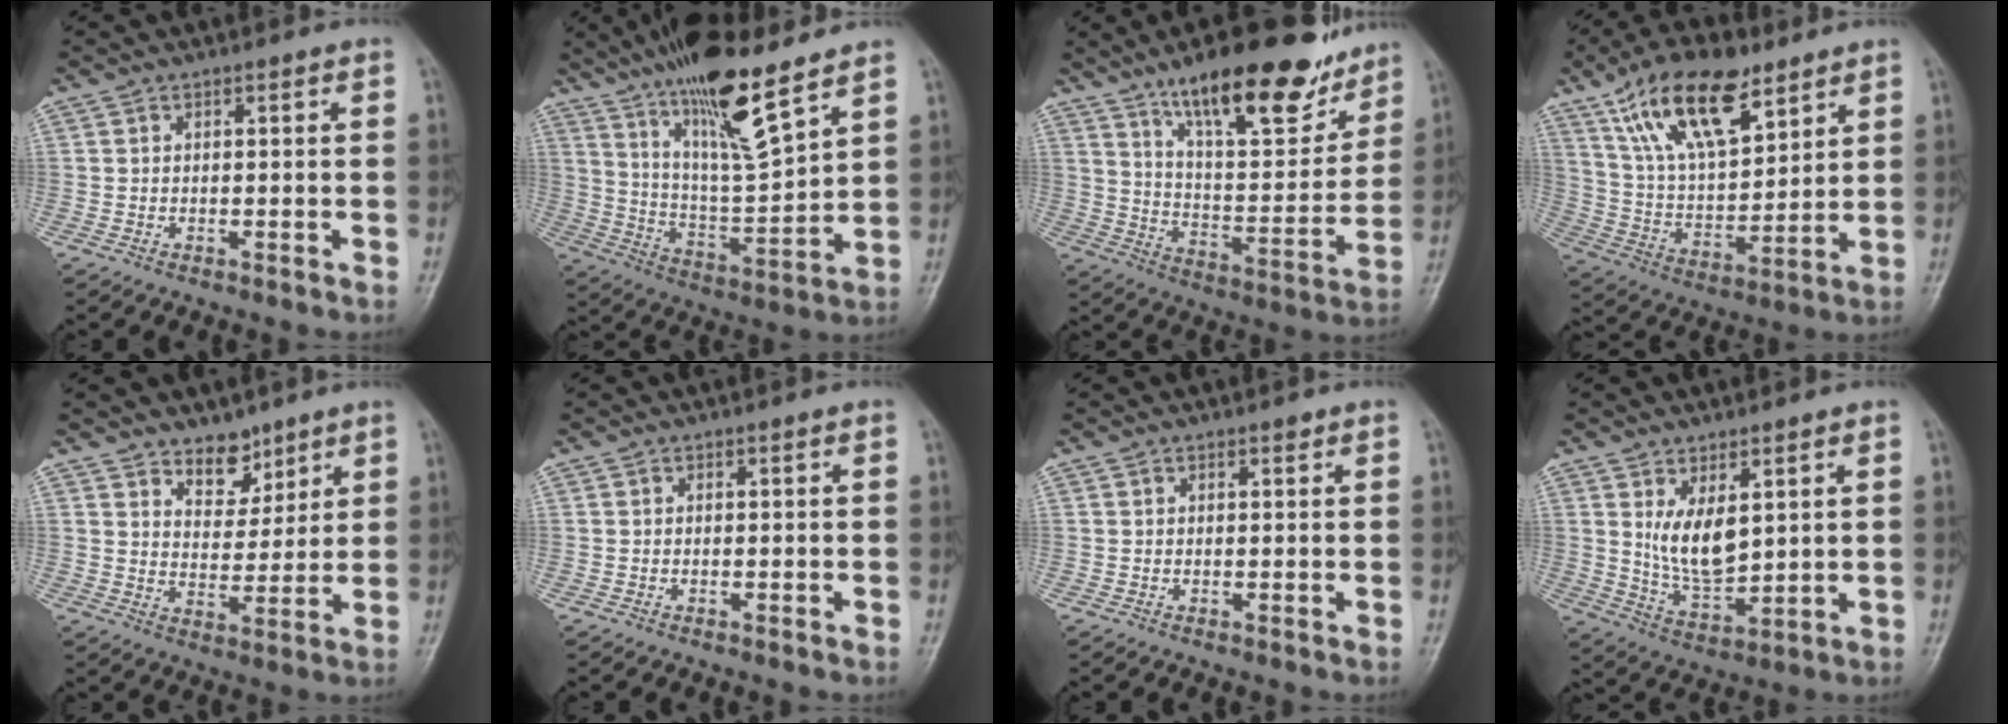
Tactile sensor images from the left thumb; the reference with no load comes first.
{"total": 17.2, "force": [11.8, 3.2, 12.1], "torque": [-0.202, -0.064, 0.220]}
{"total": 22.1, "force": [15.2, 7.2, 14.4], "torque": [-0.174, -0.070, 0.245]}
{"total": 19.3, "force": [11.4, 8.7, 13.0], "torque": [-0.198, -0.039, 0.215]}
{"total": 6.7, "force": [4.9, 3.9, 2.4], "torque": [-0.005, -0.037, 0.086]}
{"total": 0.0}
{"total": 0.9, "force": [0.6, 0.3, 0.6], "torque": [-0.007, -0.002, 0.009]}
{"total": 8.7, "force": [2.8, 4.3, 7.0], "torque": [-0.108, -0.030, 0.067]}